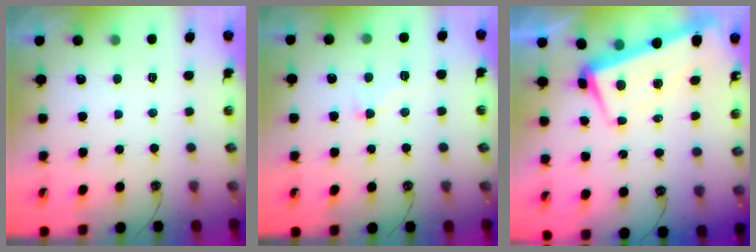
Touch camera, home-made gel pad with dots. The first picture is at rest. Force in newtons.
{"total": 0.8, "press": 0.8, "slide": 0.3}
{"total": 2.2, "press": 0.3, "slide": 2.1}